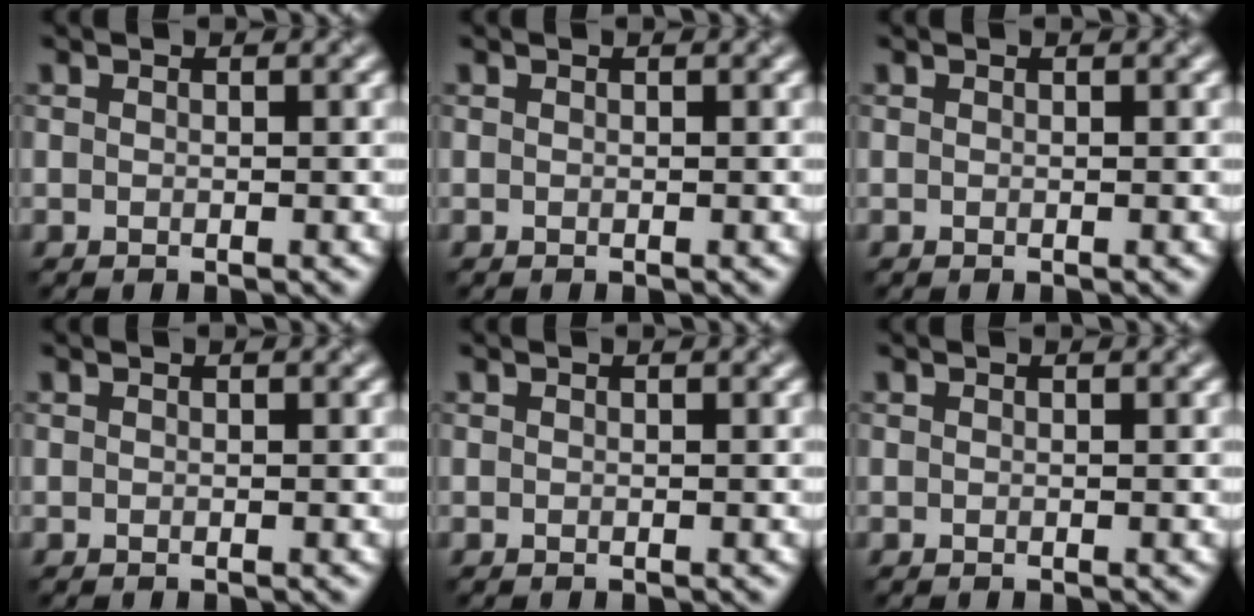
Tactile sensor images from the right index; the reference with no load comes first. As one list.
[{"total": 0.0}, {"total": 0.0}, {"total": 0.0}, {"total": 0.0}, {"total": 0.0}]